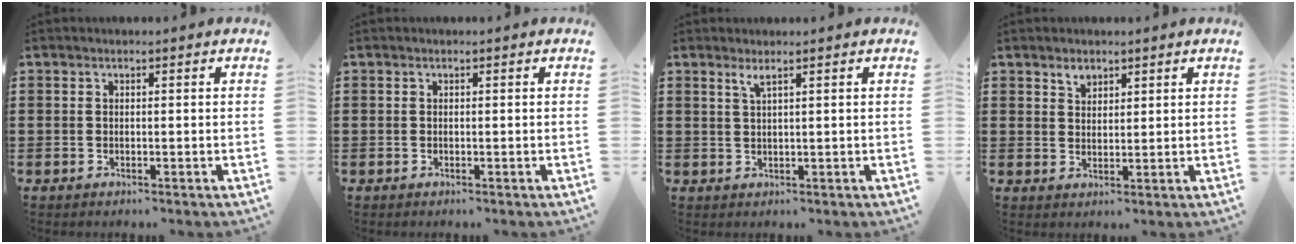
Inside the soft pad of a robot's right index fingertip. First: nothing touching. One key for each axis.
{"total": 0.0}
{"total": 1.5, "fx": 1.0, "fy": 0.0, "fz": 1.1, "tx": -0.025, "ty": 0.000, "tz": 0.018}
{"total": 2.1, "fx": 1.7, "fy": 1.2, "fz": 0.5, "tx": -0.006, "ty": 0.000, "tz": 0.030}